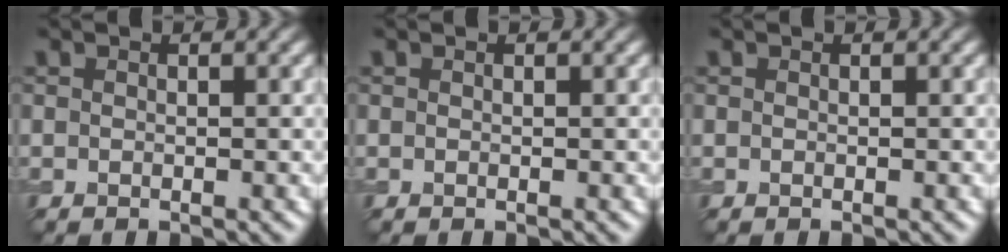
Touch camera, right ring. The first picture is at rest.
{"total": 0.0}
{"total": 0.0}